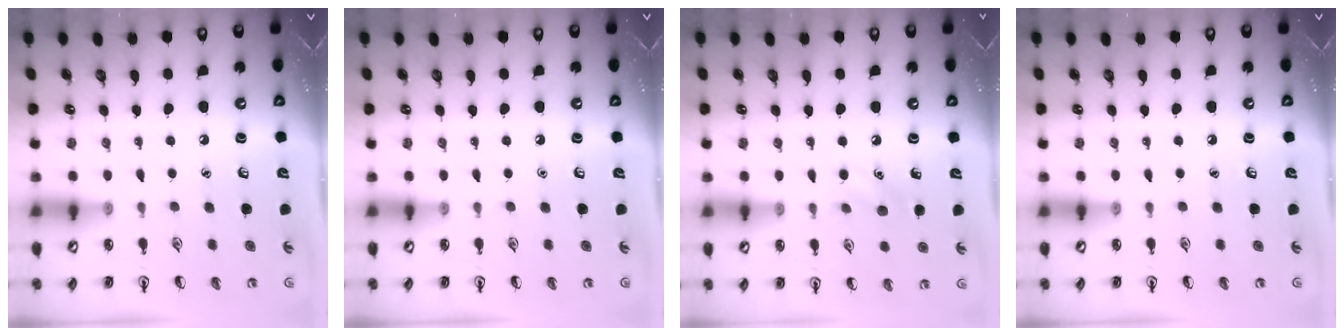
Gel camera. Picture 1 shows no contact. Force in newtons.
{"total": 0.0}
{"total": 6.4, "press": 6.1, "slide": 2.0}
{"total": 0.0}